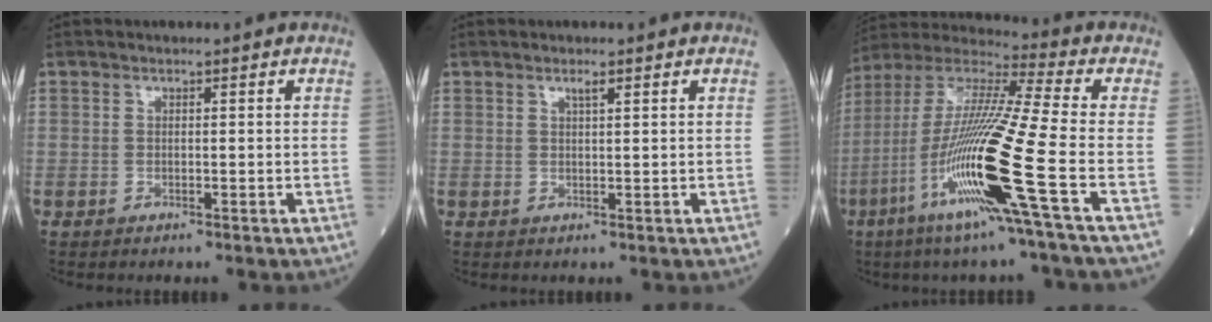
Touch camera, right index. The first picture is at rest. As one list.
[{"total": 1.2, "force": [0.8, 0.0, 1.0], "torque": [-0.018, -0.001, 0.014]}, {"total": 19.9, "force": [-6.9, -1.1, 18.6], "torque": [-0.397, -0.031, -0.146]}]